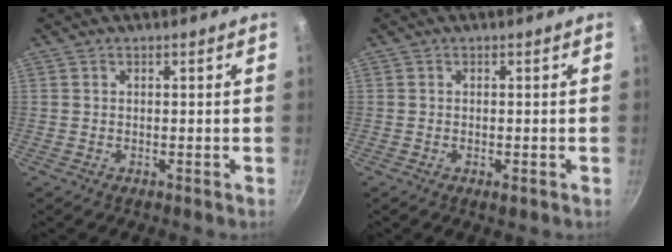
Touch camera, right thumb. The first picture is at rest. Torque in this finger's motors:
{"motor_torque": [-0.31, 0.02, -0.30, -0.06, -0.09]}